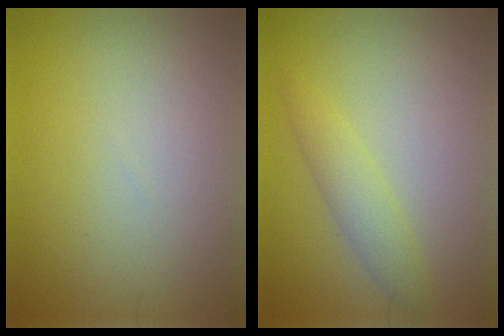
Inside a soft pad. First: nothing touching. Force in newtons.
{"total": 2.2, "press": 2.2, "slide": 0.1}